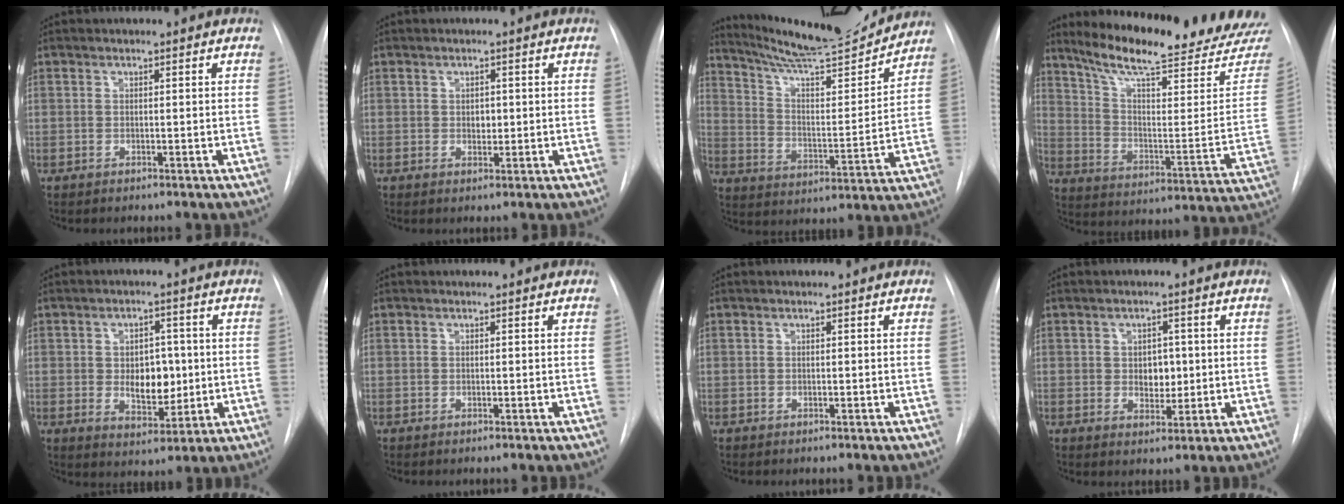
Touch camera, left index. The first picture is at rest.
{"total": 1.4, "force": [-0.6, 1.0, 0.8], "torque": [-0.010, -0.006, -0.006]}
{"total": 17.9, "force": [16.8, 1.0, 5.9], "torque": [-0.103, -0.034, 0.255]}
{"total": 24.6, "force": [22.2, 1.6, 10.5], "torque": [-0.162, -0.099, 0.300]}
{"total": 6.6, "force": [-0.6, 4.0, 5.2], "torque": [-0.073, -0.003, 0.002]}
{"total": 0.0}
{"total": 0.0}
{"total": 3.3, "force": [-0.4, 2.4, 2.2], "torque": [-0.025, -0.005, -0.002]}